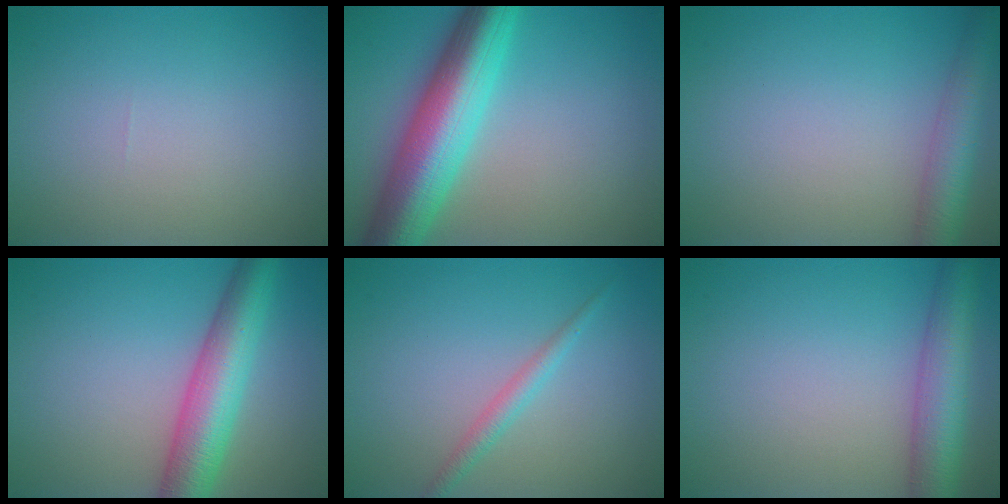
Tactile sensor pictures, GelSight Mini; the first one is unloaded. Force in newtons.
{"total": 10.0, "press": 10.0, "slide": 0.4}
{"total": 4.2, "press": 4.2, "slide": 0.2}
{"total": 7.0, "press": 7.0, "slide": 0.1}
{"total": 1.6, "press": 1.6, "slide": 0.1}
{"total": 5.7, "press": 5.7, "slide": 0.2}